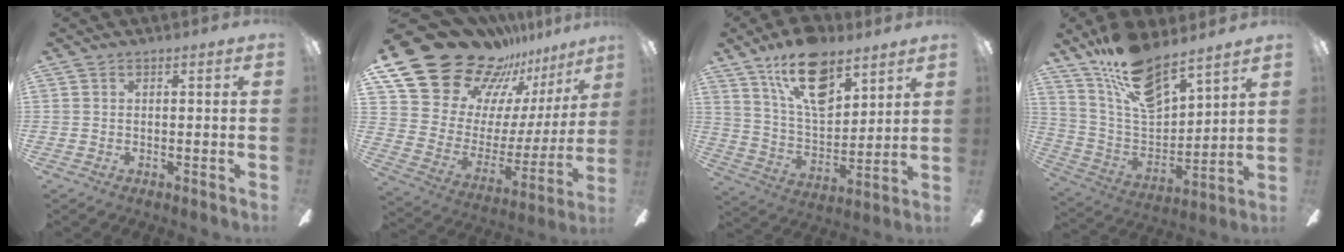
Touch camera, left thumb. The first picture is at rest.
{"total": 26.1, "force": [21.0, 12.7, 8.8], "torque": [-0.160, -0.151, 0.401]}
{"total": 18.2, "force": [11.2, 9.0, 11.1], "torque": [-0.189, -0.044, 0.199]}
{"total": 16.5, "force": [12.8, 6.1, 8.4], "torque": [-0.170, -0.079, 0.233]}